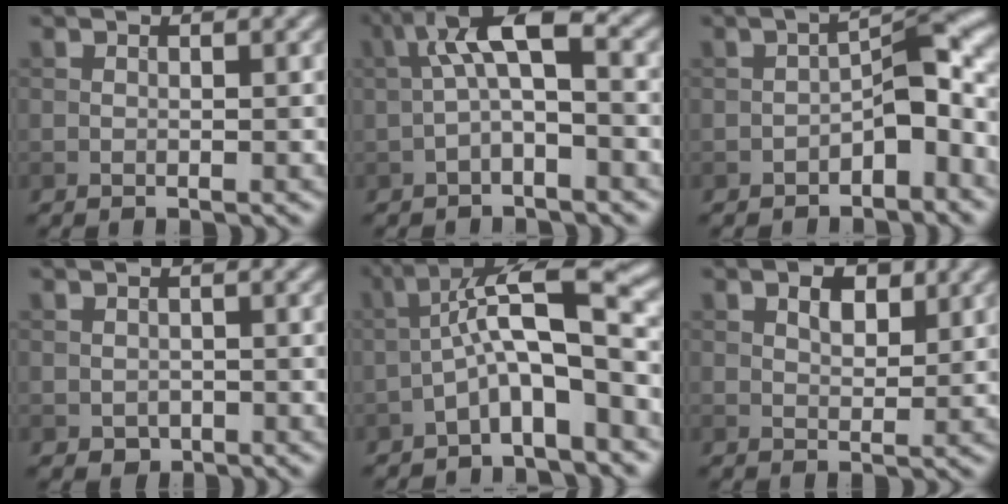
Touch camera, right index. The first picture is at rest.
{"total": 5.3, "force": [-0.2, 1.6, 5.1], "torque": [-0.097, 0.024, -0.016]}
{"total": 4.9, "force": [-2.0, 2.1, 4.0], "torque": [-0.049, 0.021, -0.039]}
{"total": 1.1, "force": [-0.5, 0.9, 0.4], "torque": [-0.005, -0.003, -0.008]}
{"total": 7.5, "force": [-2.0, 1.7, 7.0], "torque": [-0.117, 0.035, -0.045]}
{"total": 2.4, "force": [1.2, 1.4, 1.6], "torque": [-0.025, 0.004, 0.019]}